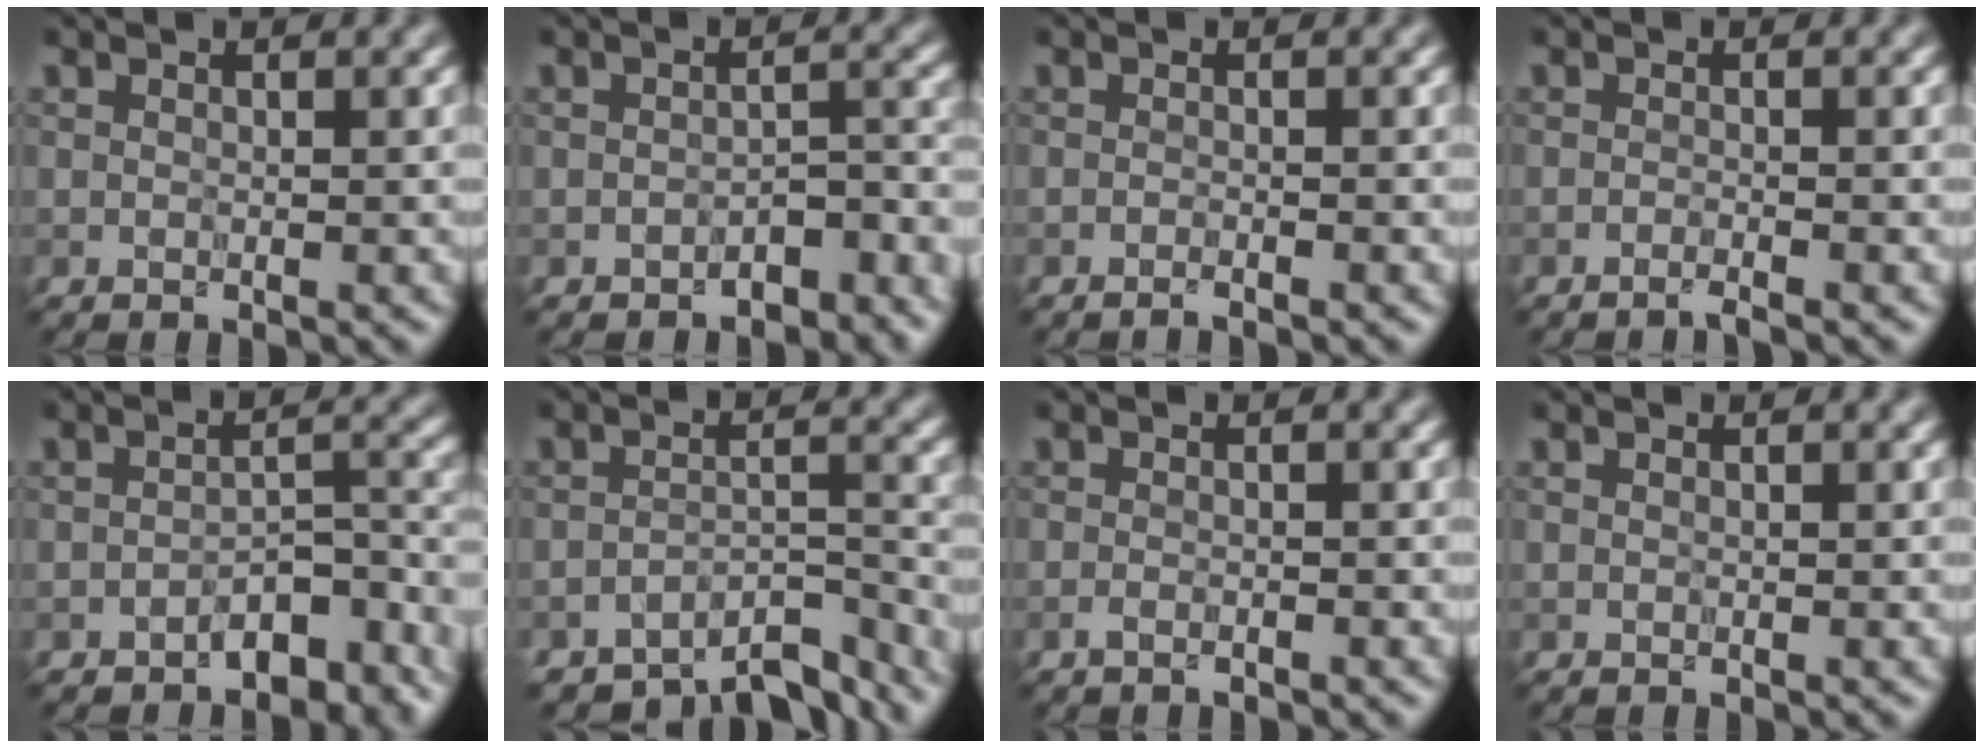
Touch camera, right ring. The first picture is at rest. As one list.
[{"total": 3.3, "force": [-2.6, 1.2, 1.5], "torque": [-0.015, 0.010, -0.039]}, {"total": 1.1, "force": [-0.9, 0.1, 0.6], "torque": [-0.007, 0.004, -0.017]}, {"total": 1.2, "force": [-0.9, 0.1, 0.7], "torque": [-0.010, 0.001, -0.021]}, {"total": 5.6, "force": [-4.1, 2.4, 2.8], "torque": [-0.025, 0.004, -0.065]}, {"total": 6.6, "force": [-6.0, 1.7, 2.1], "torque": [-0.023, -0.010, -0.087]}, {"total": 0.9, "force": [-0.7, 0.2, 0.4], "torque": [-0.009, 0.002, -0.014]}, {"total": 0.0}]